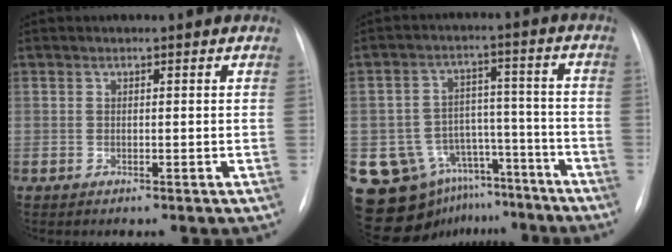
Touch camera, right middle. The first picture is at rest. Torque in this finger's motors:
{"motor_torque": [1.46, -0.68, 1.06, 0.19]}